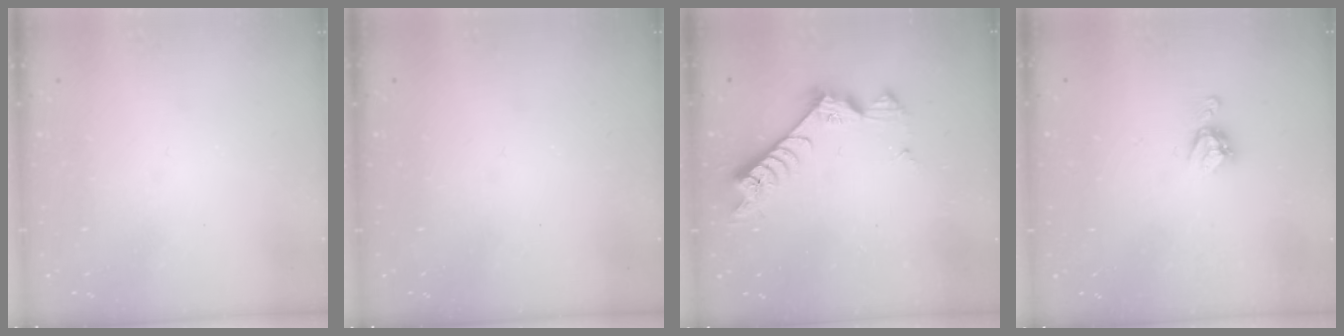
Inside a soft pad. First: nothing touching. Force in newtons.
{"total": 0.0}
{"total": 7.7, "press": 7.6, "slide": 1.2}
{"total": 5.7, "press": 5.7, "slide": 0.5}